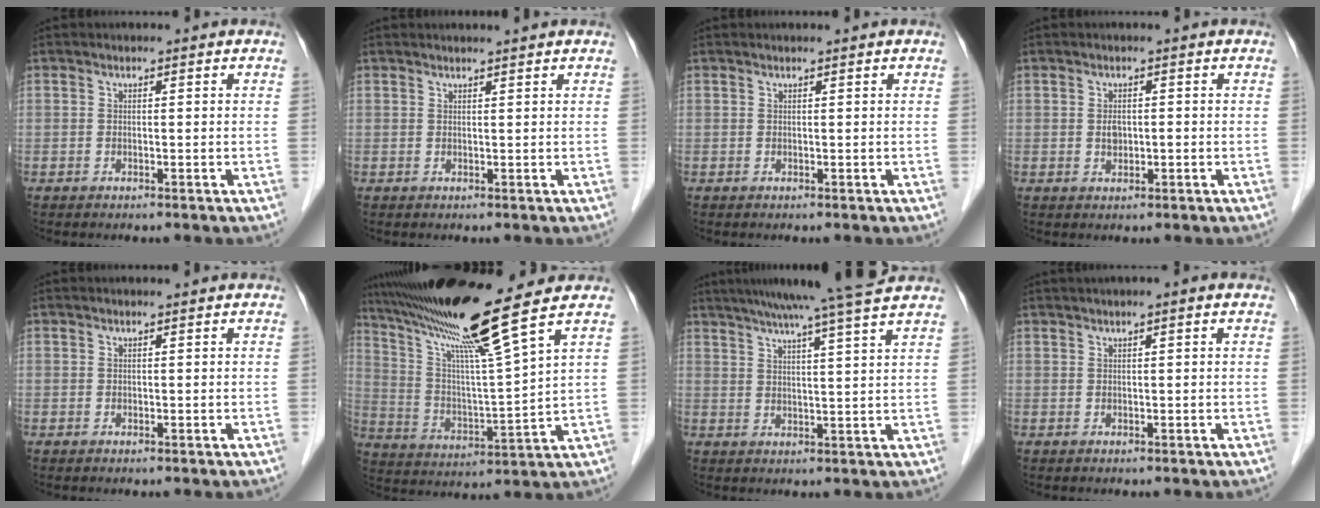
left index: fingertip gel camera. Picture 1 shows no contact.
{"total": 1.7, "force": [1.7, -0.2, 0.5], "torque": [-0.001, 0.011, 0.028]}
{"total": 0.0}
{"total": 1.7, "force": [-0.1, 1.0, 1.3], "torque": [-0.020, 0.003, 0.001]}
{"total": 0.0}
{"total": 15.0, "force": [11.7, -2.9, 8.9], "torque": [-0.153, -0.011, 0.216]}
{"total": 13.3, "force": [10.9, -1.4, 7.4], "torque": [-0.116, 0.018, 0.144]}
{"total": 2.0, "force": [1.2, 0.0, 1.6], "torque": [-0.029, 0.014, 0.021]}